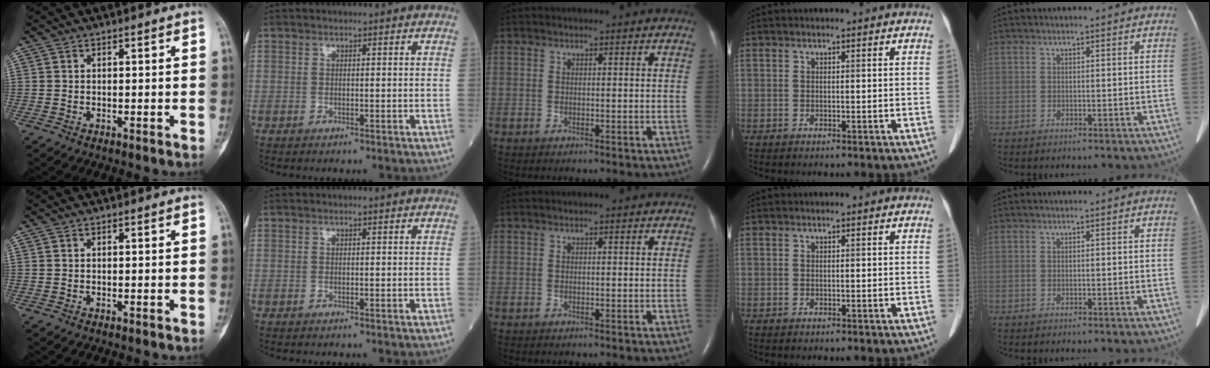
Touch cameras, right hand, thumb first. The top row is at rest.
{}